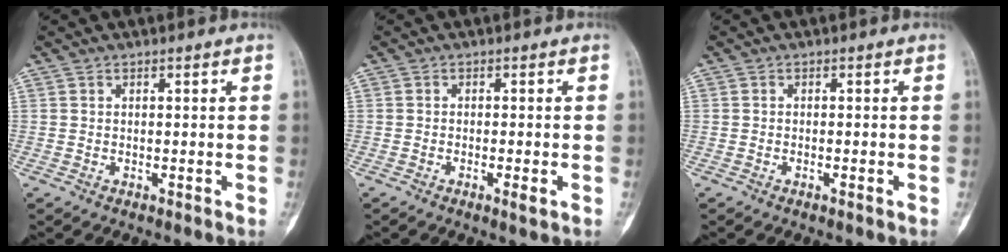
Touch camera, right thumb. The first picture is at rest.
{"total": 1.8, "force": [-0.8, 0.5, 1.6], "torque": [-0.024, -0.001, -0.013]}
{"total": 0.8, "force": [-0.4, 0.3, 0.5], "torque": [-0.009, 0.005, -0.005]}